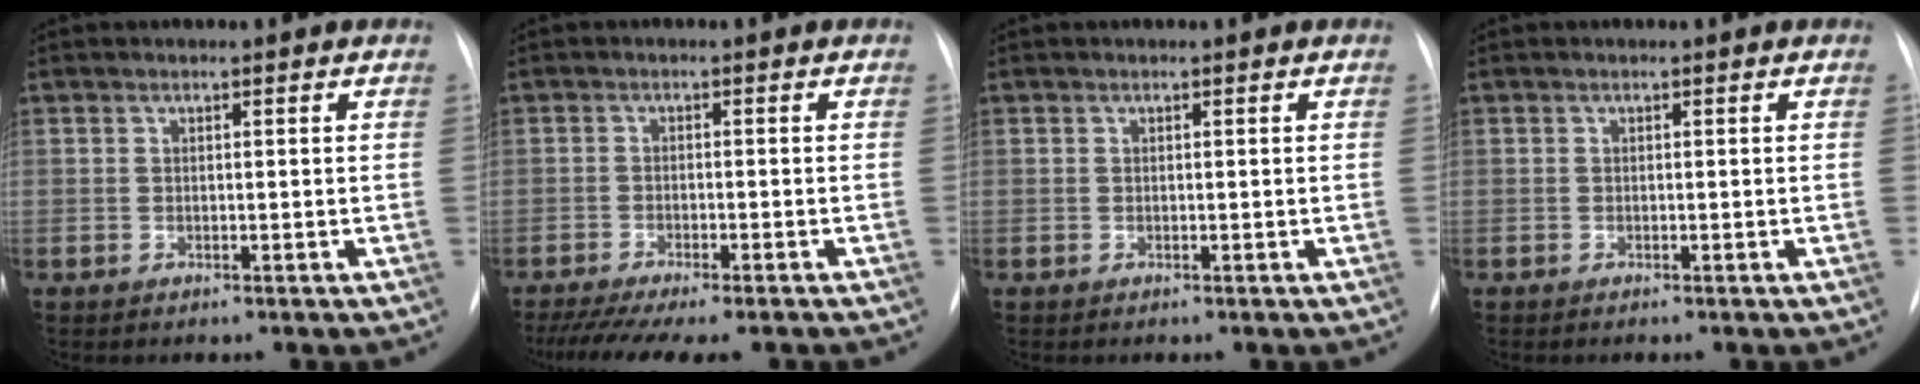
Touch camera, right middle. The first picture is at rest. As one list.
[{"total": 12.9, "force": [-10.8, 1.8, 6.7], "torque": [-0.111, -0.024, -0.157]}, {"total": 0.0}, {"total": 0.0}]